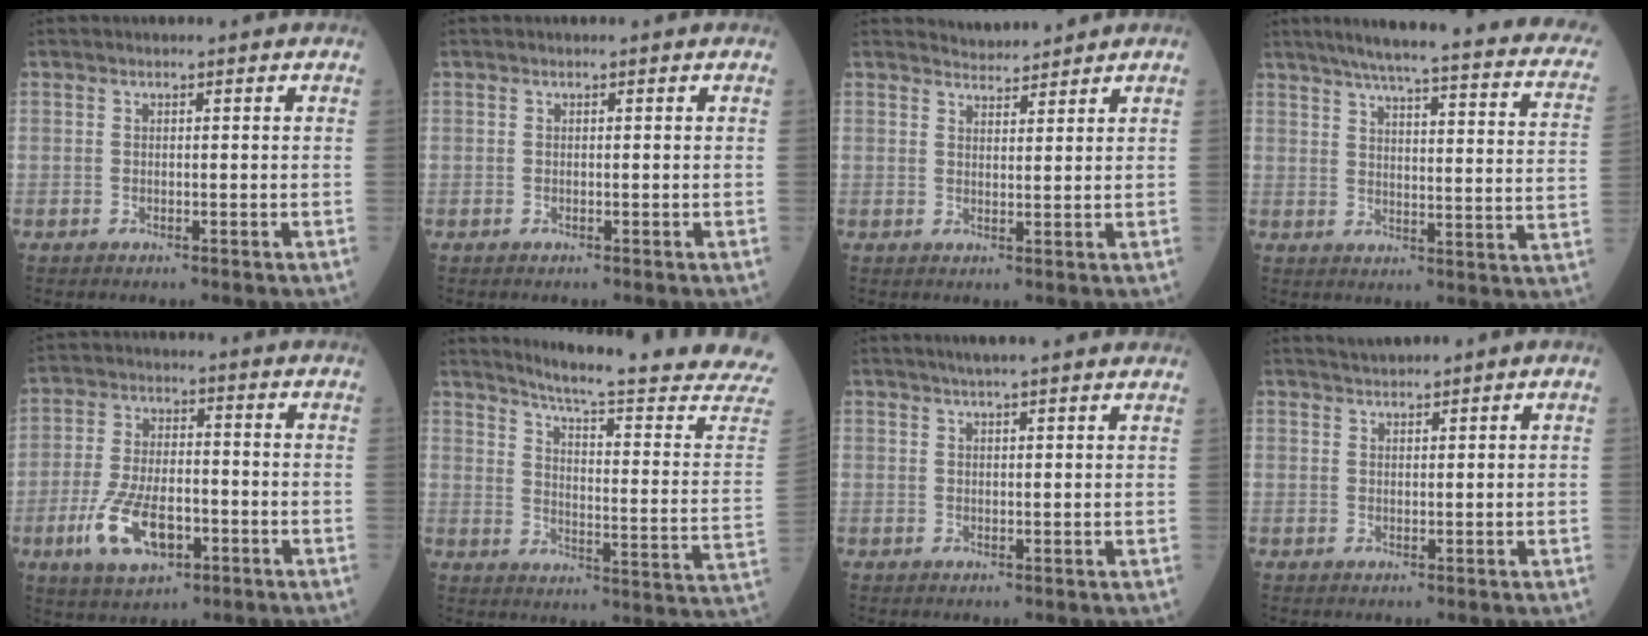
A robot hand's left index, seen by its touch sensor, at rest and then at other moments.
{"total": 0.0}
{"total": 2.8, "force": [2.7, 0.0, -0.3], "torque": [-0.004, 0.006, 0.051]}
{"total": 25.6, "force": [21.0, 2.4, 14.4], "torque": [-0.197, -0.019, 0.242]}
{"total": 10.3, "force": [-4.1, 4.7, 8.2], "torque": [-0.174, -0.003, -0.070]}
{"total": 23.5, "force": [21.6, -1.0, 9.3], "torque": [-0.138, -0.116, 0.262]}
{"total": 7.7, "force": [6.5, 0.3, 4.1], "torque": [-0.056, 0.029, 0.082]}
{"total": 2.0, "force": [1.9, -0.2, 0.6], "torque": [-0.013, 0.013, 0.038]}